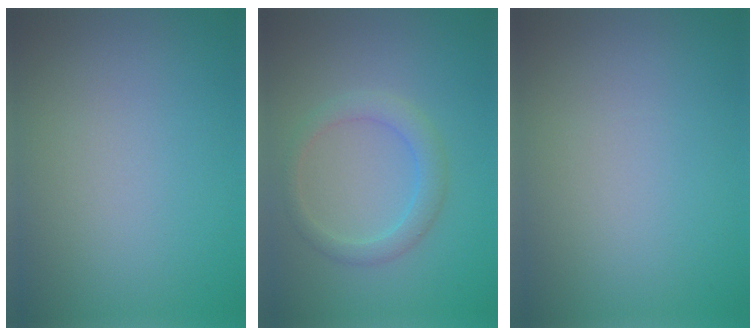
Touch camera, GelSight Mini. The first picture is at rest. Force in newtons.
{"total": 2.4, "press": 2.4, "slide": 0.2}
{"total": 0.0}